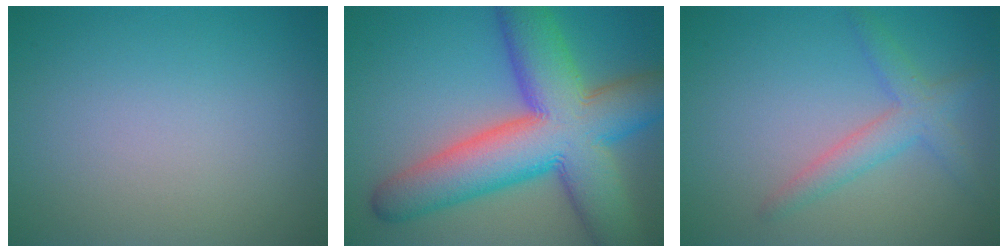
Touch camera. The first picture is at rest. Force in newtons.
{"total": 13.6, "press": 13.6, "slide": 0.5}
{"total": 2.9, "press": 2.9, "slide": 0.1}